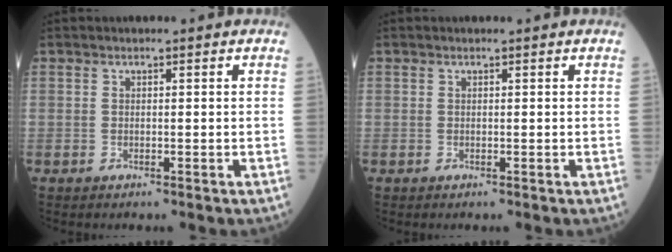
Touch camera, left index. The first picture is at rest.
{"total": 0.0}